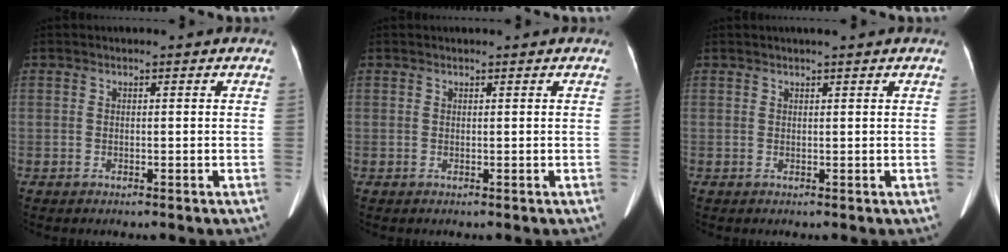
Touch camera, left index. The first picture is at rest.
{"total": 0.9, "force": [-0.8, -0.2, -0.5], "torque": [0.010, 0.007, -0.013]}
{"total": 0.7, "force": [0.3, -0.3, 0.5], "torque": [0.000, 0.015, 0.001]}